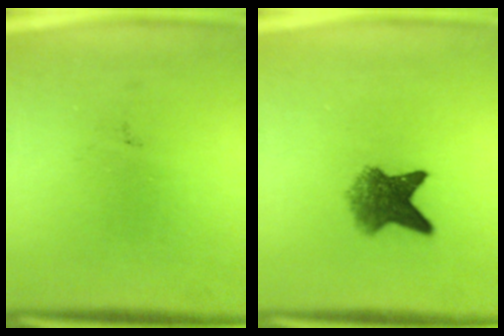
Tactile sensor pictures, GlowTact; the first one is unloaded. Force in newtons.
{"total": 5.8}